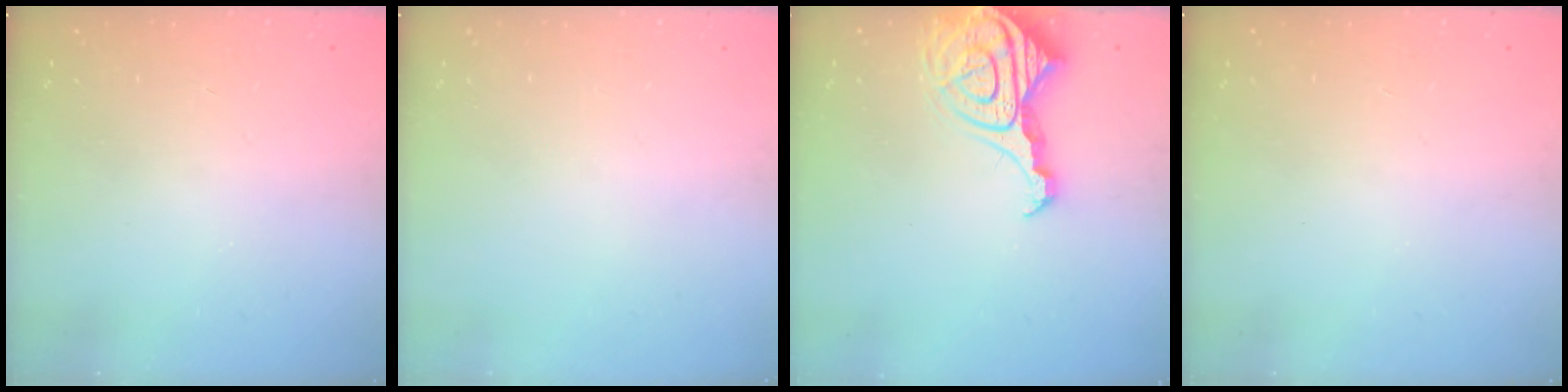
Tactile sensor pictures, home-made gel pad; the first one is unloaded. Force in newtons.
{"total": 0.0}
{"total": 14.6, "press": 14.5, "slide": 1.4}
{"total": 0.0}